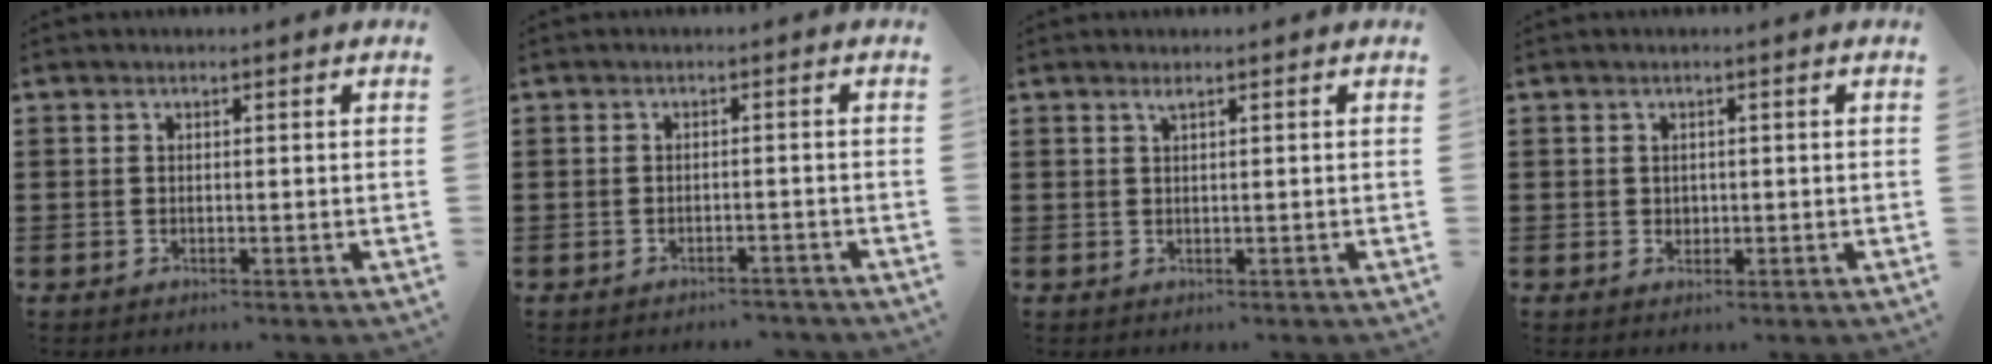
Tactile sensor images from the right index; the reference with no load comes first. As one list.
[{"total": 1.4, "force": [-1.4, 0.2, 0.2], "torque": [-0.010, -0.001, -0.029]}, {"total": 0.8, "force": [0.5, 0.1, 0.7], "torque": [-0.014, 0.000, 0.009]}, {"total": 1.0, "force": [0.2, 0.9, 0.3], "torque": [-0.008, 0.004, 0.005]}]